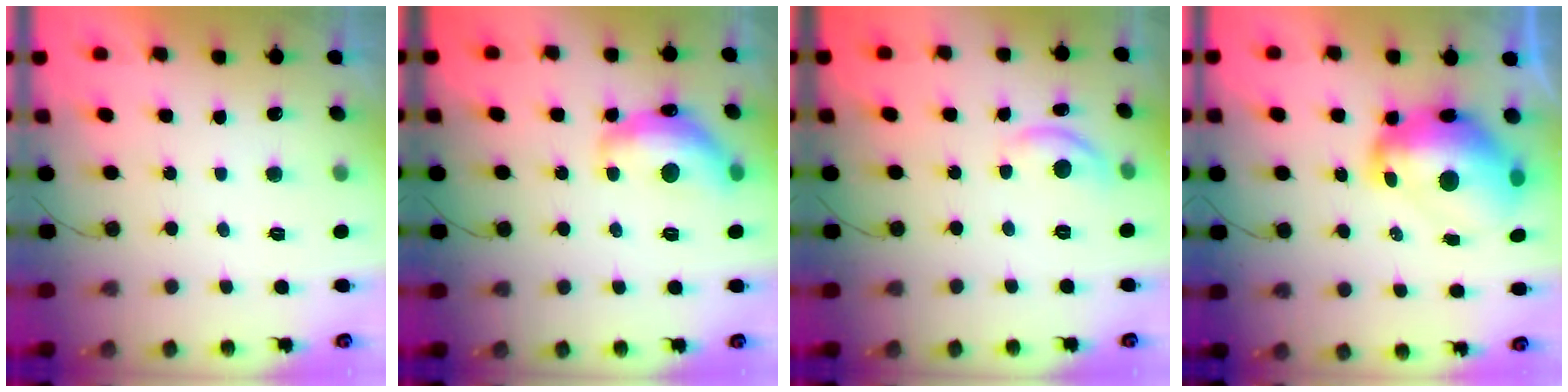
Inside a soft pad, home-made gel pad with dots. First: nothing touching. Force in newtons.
{"total": 16.3, "press": 16.3, "slide": 1.0}
{"total": 7.7, "press": 7.7, "slide": 0.5}
{"total": 15.7, "press": 15.6, "slide": 1.6}